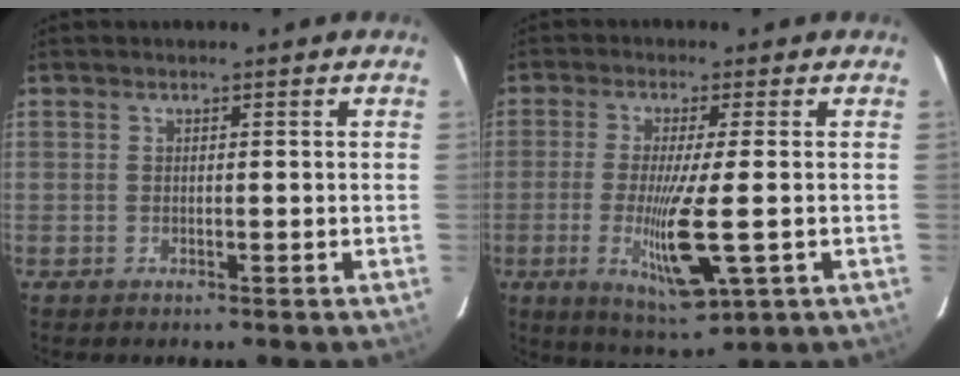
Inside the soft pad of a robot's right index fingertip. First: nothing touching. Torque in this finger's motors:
{"motor_torque": [0.89, -0.38, 0.35, 0.11]}